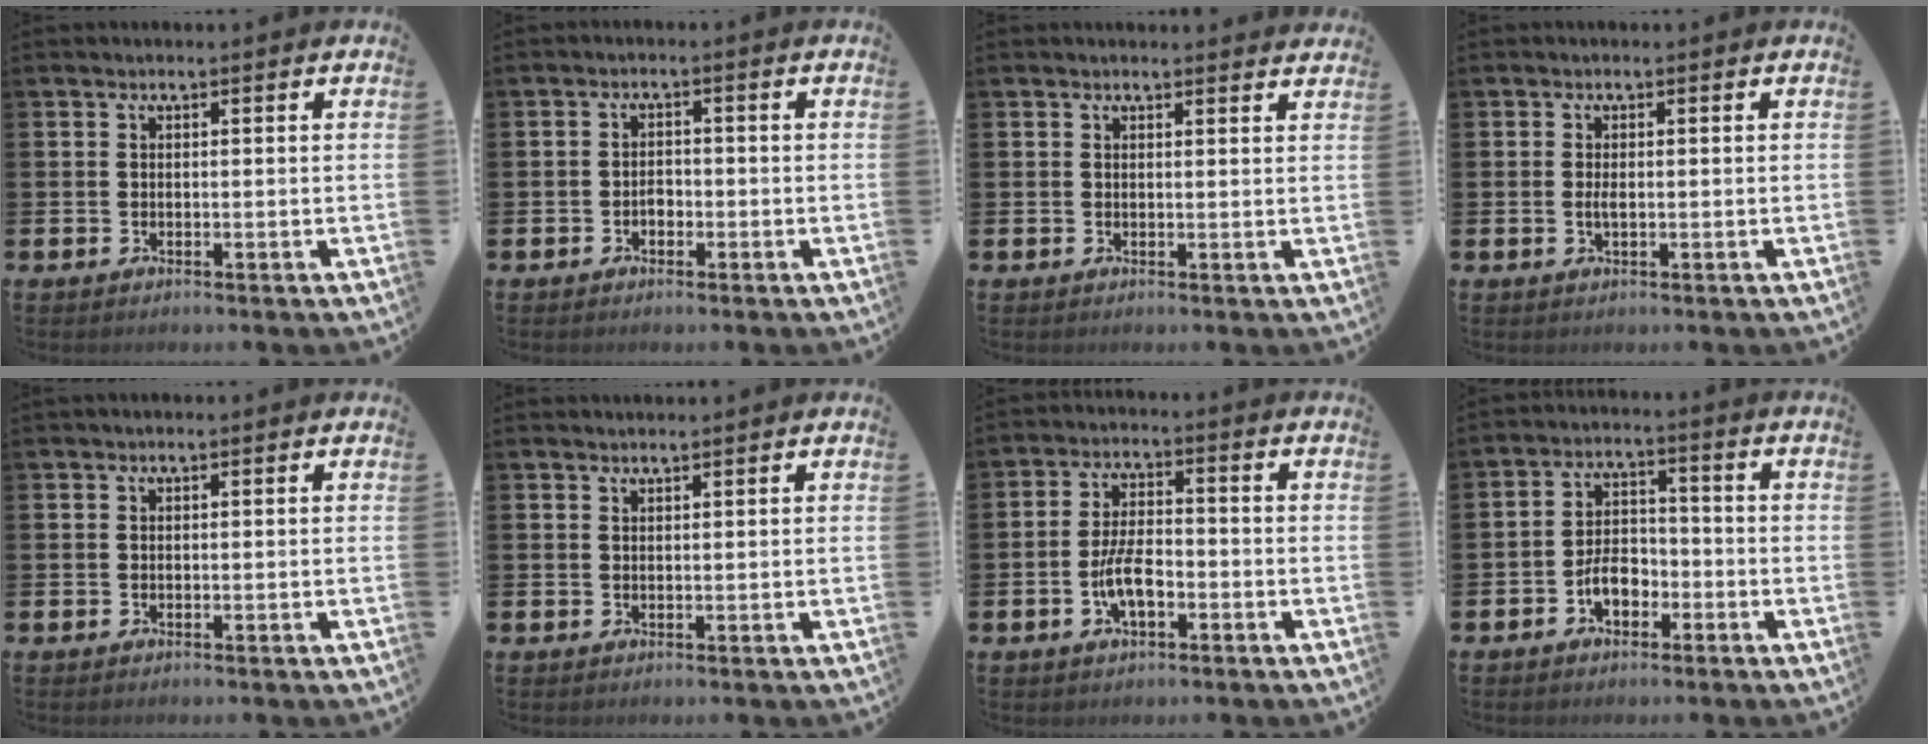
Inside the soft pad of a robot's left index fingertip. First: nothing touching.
{"total": 1.6, "force": [-0.7, 1.1, 0.8], "torque": [-0.013, 0.002, -0.016]}
{"total": 1.2, "force": [1.2, 0.1, 0.0], "torque": [0.009, -0.007, 0.020]}
{"total": 1.3, "force": [-0.1, 0.5, 1.2], "torque": [-0.019, 0.000, -0.004]}
{"total": 0.0}
{"total": 1.0, "force": [1.0, -0.1, 0.0], "torque": [0.016, -0.008, 0.015]}
{"total": 5.3, "force": [-1.7, 2.3, 4.5], "torque": [-0.094, 0.006, -0.034]}
{"total": 4.4, "force": [-2.2, 2.7, 2.7], "torque": [-0.045, 0.009, -0.043]}